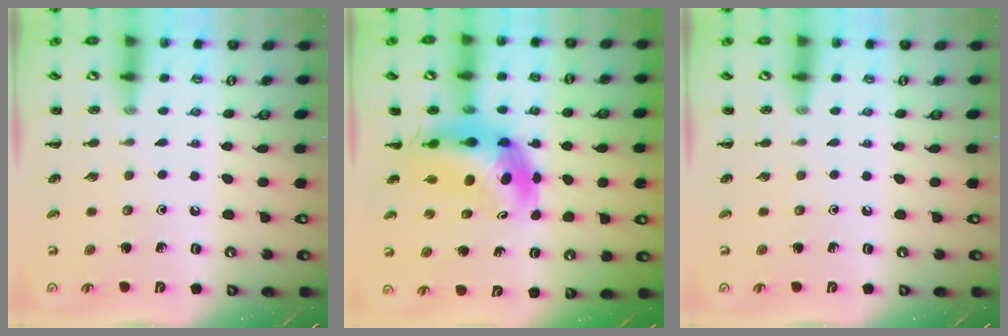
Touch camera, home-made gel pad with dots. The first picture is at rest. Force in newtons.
{"total": 7.3, "press": 6.9, "slide": 2.6}
{"total": 0.0}